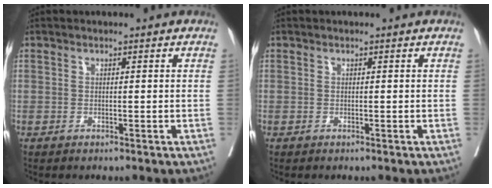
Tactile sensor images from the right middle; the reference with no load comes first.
{"total": 0.0}